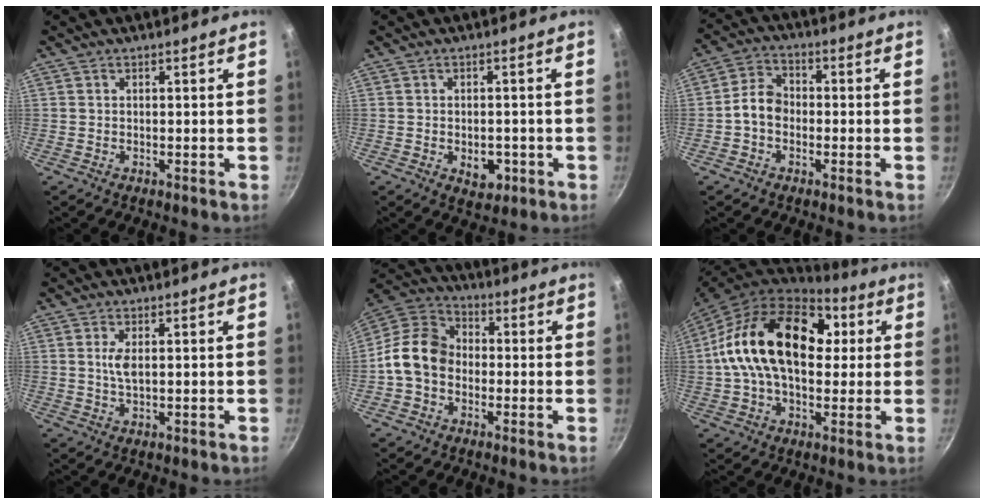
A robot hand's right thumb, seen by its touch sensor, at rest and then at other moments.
{"total": 4.9, "force": [-1.5, 3.3, 3.3], "torque": [-0.029, 0.006, -0.013]}
{"total": 6.1, "force": [-1.2, 4.6, 3.7], "torque": [-0.048, 0.026, -0.035]}
{"total": 3.1, "force": [0.6, 1.2, 2.7], "torque": [-0.054, -0.003, 0.013]}
{"total": 11.5, "force": [-1.8, 9.0, 6.9], "torque": [-0.096, 0.035, -0.059]}
{"total": 23.6, "force": [3.8, 15.3, 17.6], "torque": [-0.277, 0.028, 0.046]}